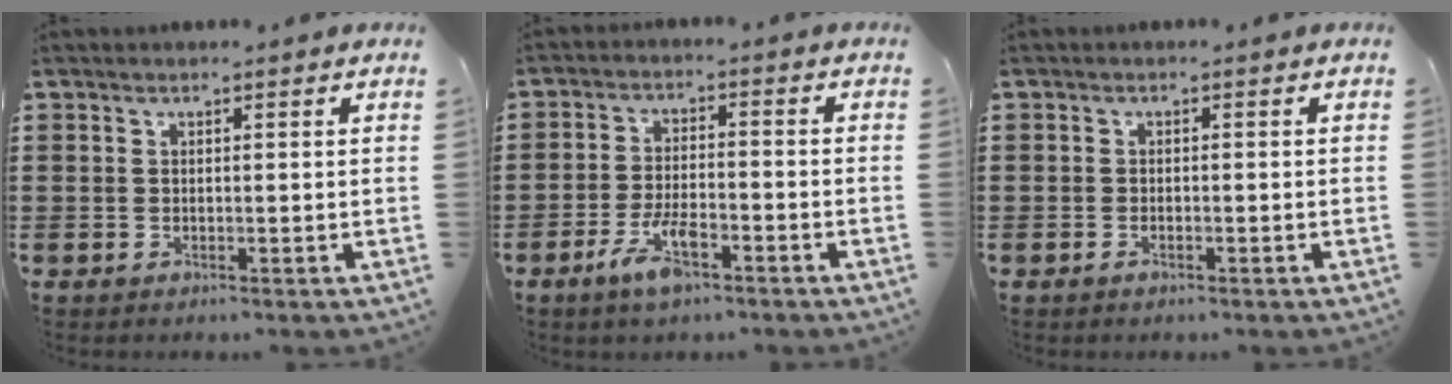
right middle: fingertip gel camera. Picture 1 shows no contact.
{"total": 6.4, "force": [-3.5, 2.2, 4.9], "torque": [-0.104, 0.001, -0.068]}
{"total": 0.7, "force": [-0.5, 0.3, 0.4], "torque": [-0.011, -0.004, -0.009]}